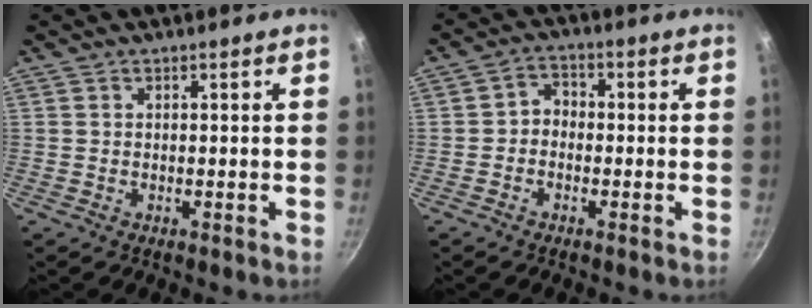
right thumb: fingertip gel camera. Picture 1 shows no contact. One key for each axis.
{"total": 3.3, "fx": -0.9, "fy": 2.7, "fz": 1.7, "tx": -0.014, "ty": 0.018, "tz": -0.027}